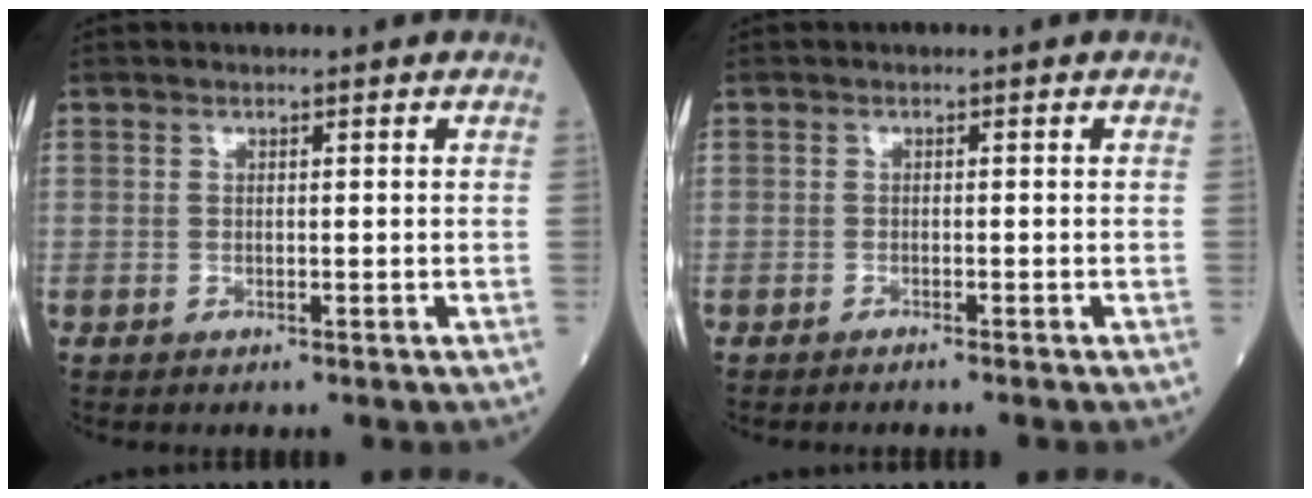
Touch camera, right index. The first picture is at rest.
{"total": 1.7, "force": [-1.5, -0.3, 0.8], "torque": [-0.011, 0.001, -0.019]}